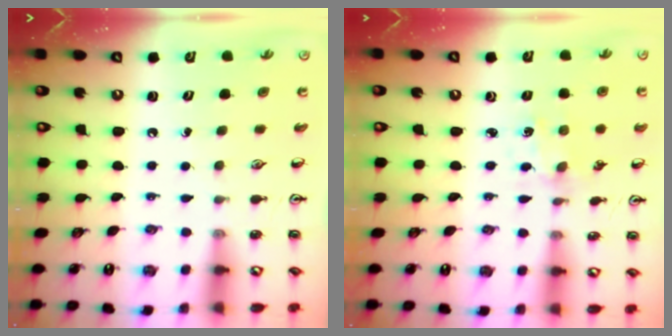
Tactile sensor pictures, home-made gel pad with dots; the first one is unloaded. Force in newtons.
{"total": 0.0}